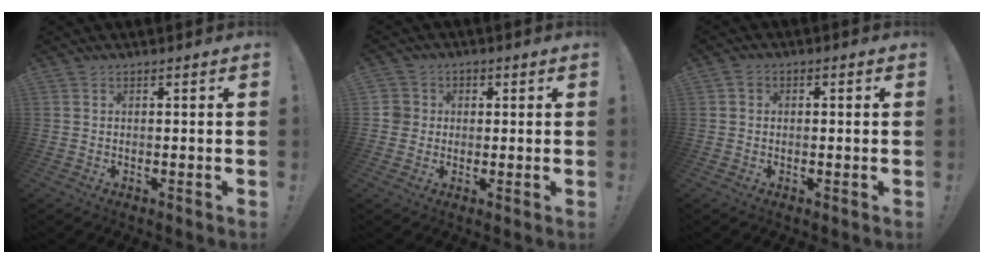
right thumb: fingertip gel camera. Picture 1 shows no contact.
{"total": 4.8, "force": [0.3, 4.7, 1.1], "torque": [-0.021, 0.007, 0.005]}
{"total": 1.5, "force": [-0.7, 1.1, 0.7], "torque": [-0.011, 0.007, -0.013]}